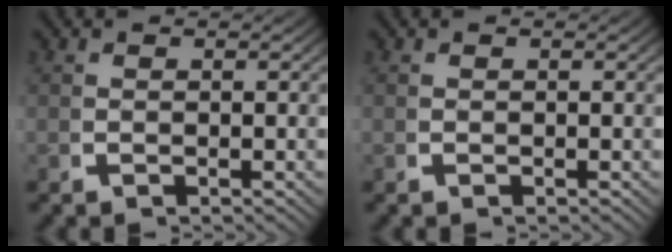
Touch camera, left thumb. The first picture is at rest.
{"total": 0.0}